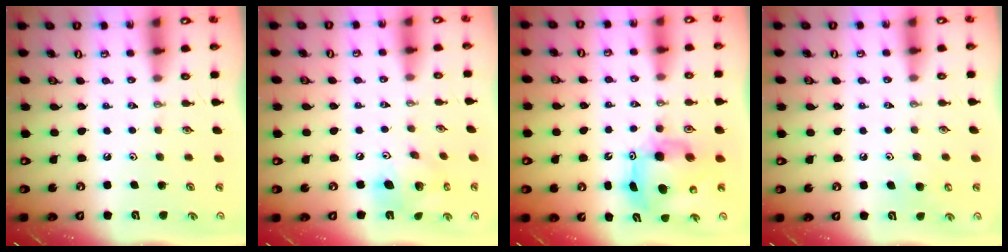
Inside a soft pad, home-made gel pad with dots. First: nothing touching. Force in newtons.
{"total": 13.2, "press": 12.9, "slide": 3.0}
{"total": 8.8, "press": 8.7, "slide": 1.0}
{"total": 6.4, "press": 6.4, "slide": 0.7}